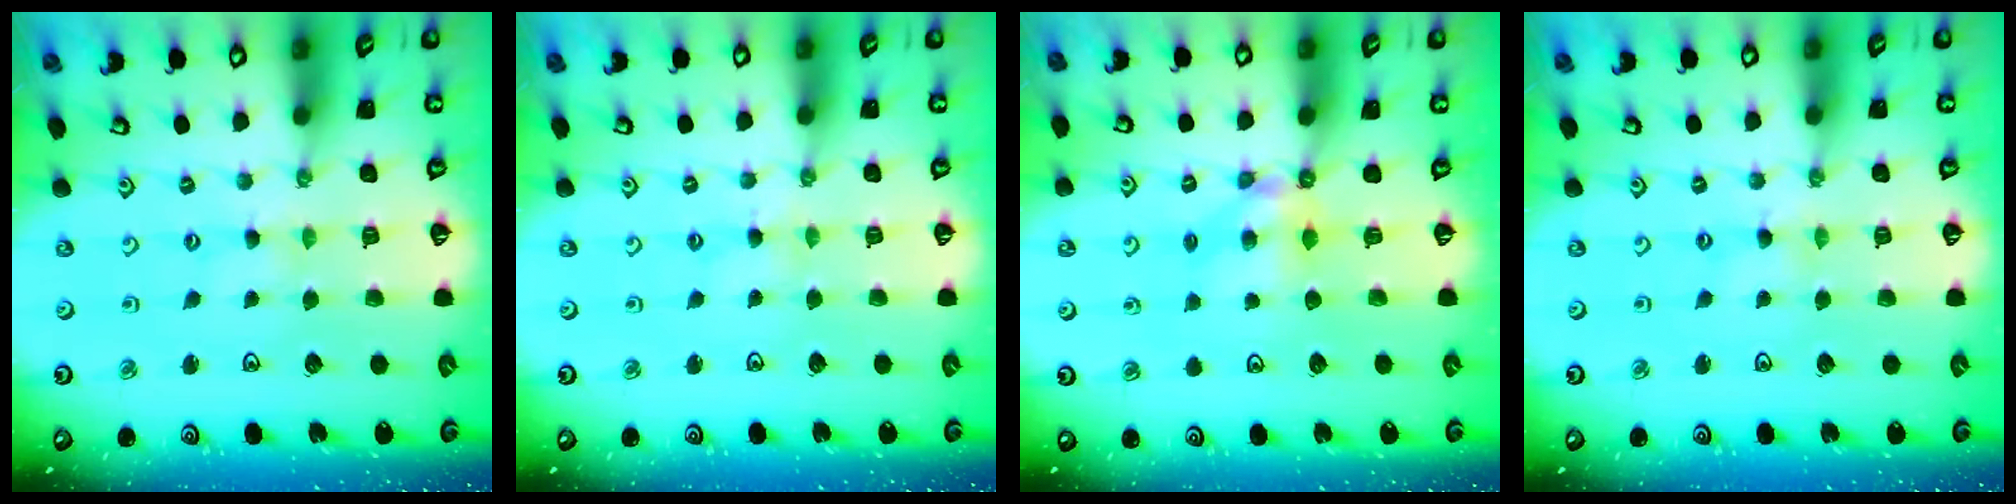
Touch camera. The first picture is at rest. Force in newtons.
{"total": 1.8, "press": 1.8, "slide": 0.3}
{"total": 6.7, "press": 6.7, "slide": 0.2}
{"total": 0.0}